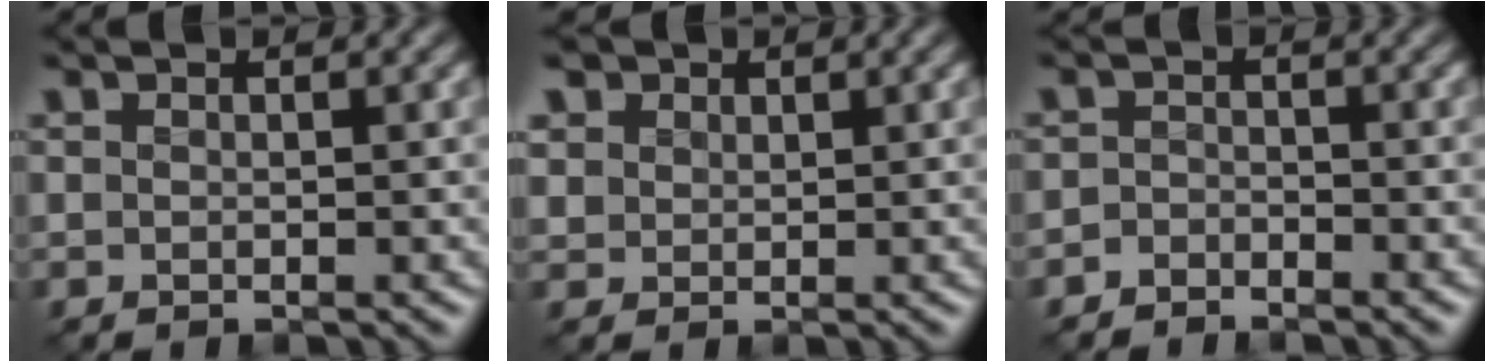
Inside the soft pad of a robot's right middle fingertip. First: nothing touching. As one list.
[{"total": 2.7, "force": [1.3, 2.2, 0.8], "torque": [-0.039, 0.000, 0.032]}, {"total": 1.8, "force": [-1.7, 0.6, -0.1], "torque": [0.005, 0.006, -0.037]}]